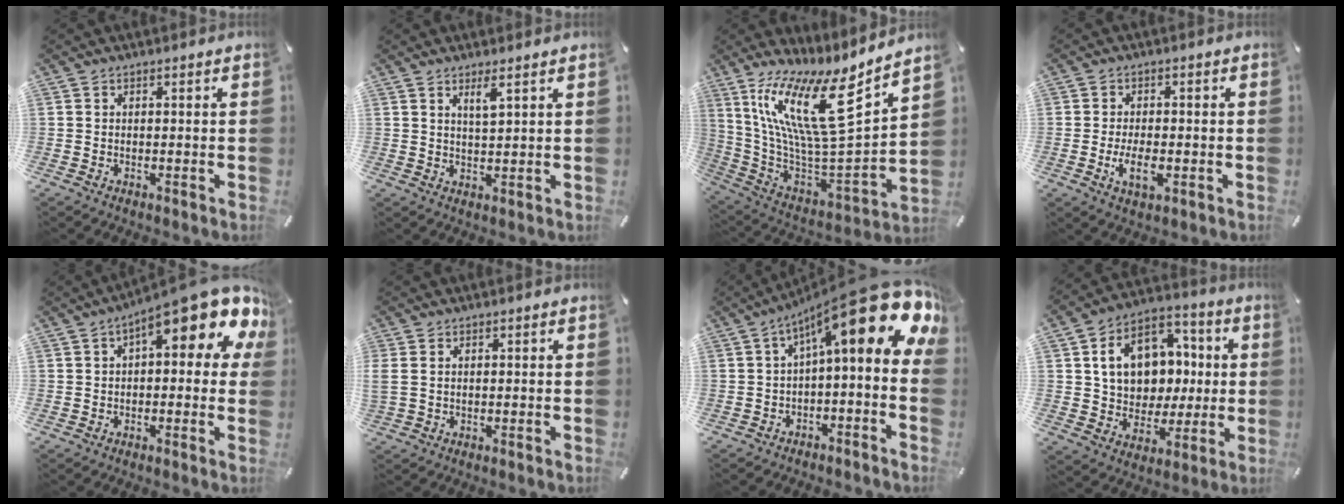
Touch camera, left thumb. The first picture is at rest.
{"total": 3.2, "force": [2.1, 0.5, 2.4], "torque": [-0.044, -0.003, 0.034]}
{"total": 20.4, "force": [11.8, 5.1, 15.8], "torque": [-0.300, -0.101, 0.191]}
{"total": 5.9, "force": [-1.8, 3.0, 4.8], "torque": [-0.104, 0.002, -0.035]}
{"total": 14.7, "force": [7.5, 5.0, 11.6], "torque": [-0.165, -0.054, 0.123]}
{"total": 1.5, "force": [0.3, 1.1, 1.0], "torque": [-0.028, 0.000, 0.004]}
{"total": 20.2, "force": [9.0, 5.1, 17.3], "torque": [-0.251, -0.073, 0.151]}
{"total": 14.3, "force": [1.8, 12.2, 7.3], "torque": [-0.116, 0.003, 0.043]}